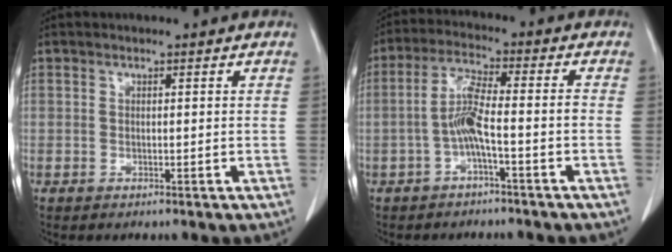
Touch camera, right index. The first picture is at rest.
{"total": 5.9, "force": [-2.0, 0.2, 5.5], "torque": [-0.112, 0.014, -0.038]}